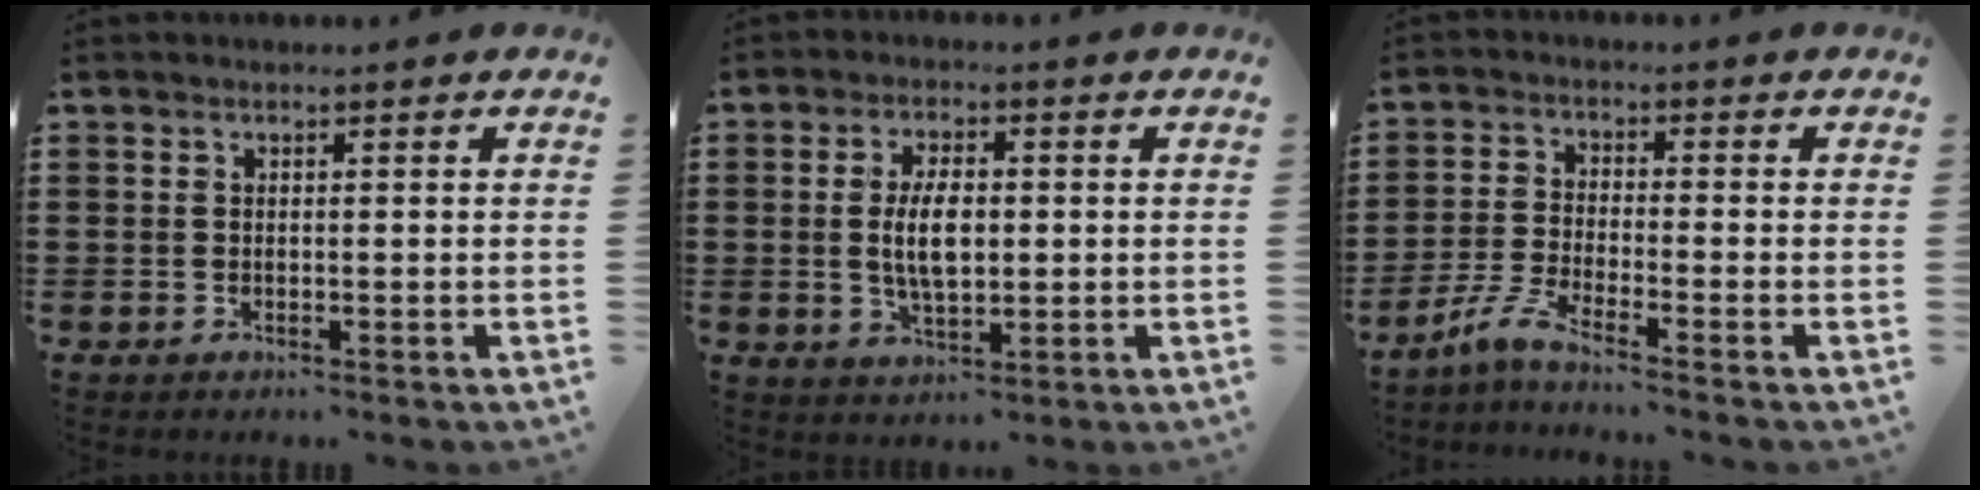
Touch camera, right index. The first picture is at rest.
{"total": 6.5, "force": [0.1, 2.7, 5.8], "torque": [-0.117, -0.003, -0.006]}
{"total": 4.3, "force": [-3.6, -0.2, 2.2], "torque": [-0.066, -0.016, -0.077]}